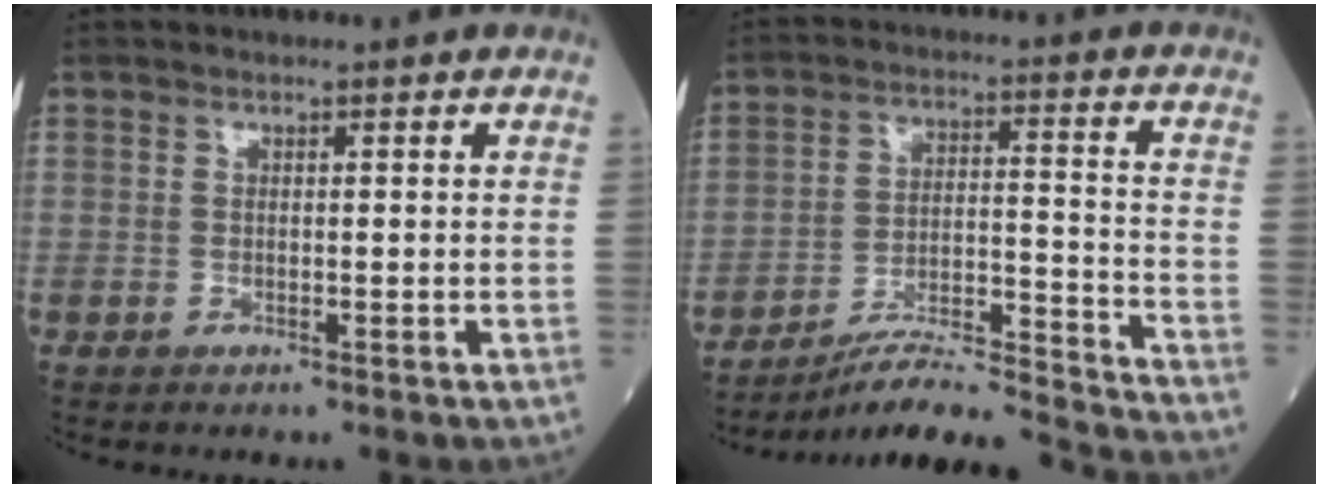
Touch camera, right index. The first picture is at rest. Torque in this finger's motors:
{"motor_torque": [-0.44, -0.70, 0.24, 0.08]}